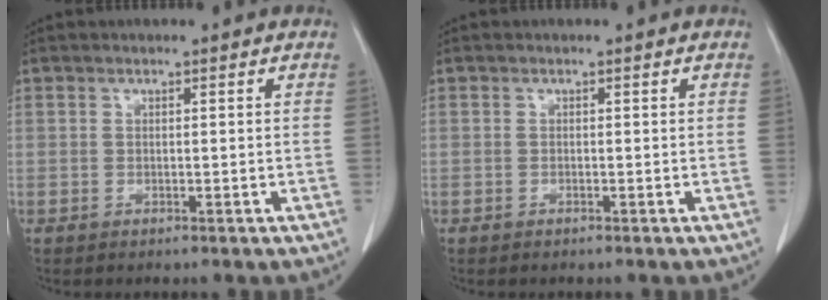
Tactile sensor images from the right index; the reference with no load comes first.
{"total": 0.0}